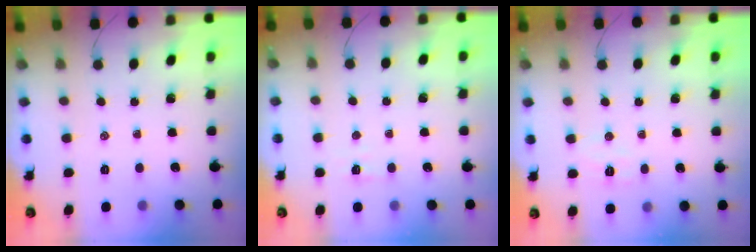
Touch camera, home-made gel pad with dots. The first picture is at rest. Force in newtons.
{"total": 2.2, "press": 2.0, "slide": 0.8}
{"total": 5.0, "press": 4.9, "slide": 1.0}